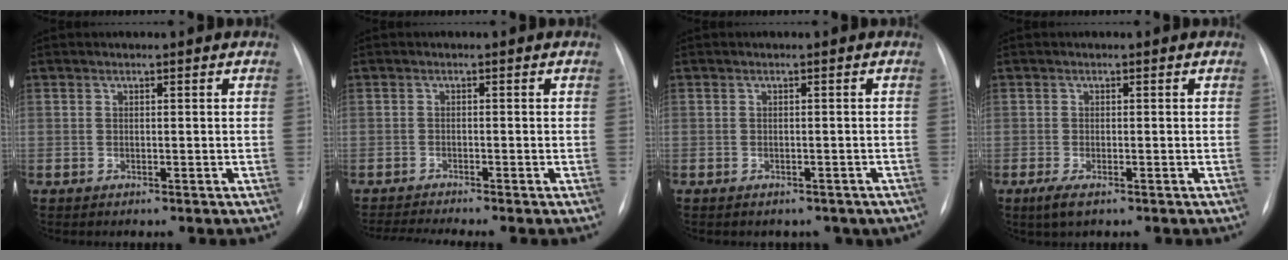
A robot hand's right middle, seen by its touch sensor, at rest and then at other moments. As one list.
[{"total": 4.6, "force": [-4.1, -1.2, 1.7], "torque": [-0.029, -0.013, -0.068]}, {"total": 6.7, "force": [-5.3, 3.4, 2.2], "torque": [-0.023, 0.013, -0.049]}, {"total": 2.5, "force": [-1.4, 0.7, 2.0], "torque": [-0.045, -0.006, -0.023]}]